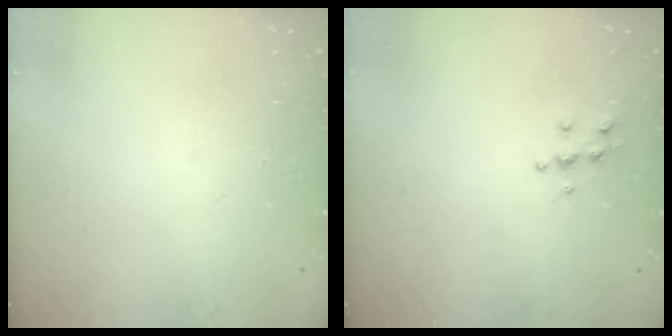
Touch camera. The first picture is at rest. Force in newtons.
{"total": 5.3, "press": 5.2, "slide": 0.5}